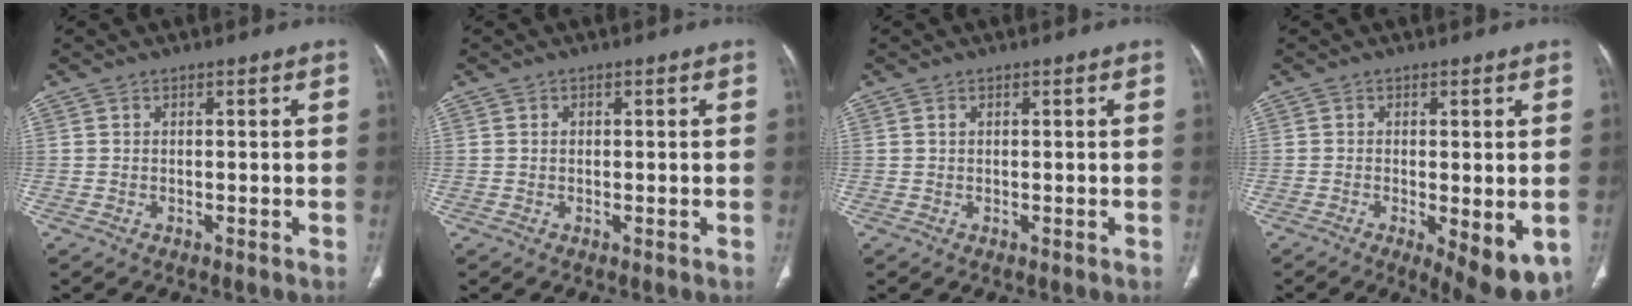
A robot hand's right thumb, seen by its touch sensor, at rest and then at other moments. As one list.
[{"total": 0.6, "force": [0.2, 0.5, 0.4], "torque": [-0.006, 0.002, 0.004]}, {"total": 0.6, "force": [0.3, 0.3, 0.4], "torque": [-0.010, 0.003, 0.007]}, {"total": 9.4, "force": [-2.9, 3.1, 8.3], "torque": [-0.112, -0.021, -0.038]}]